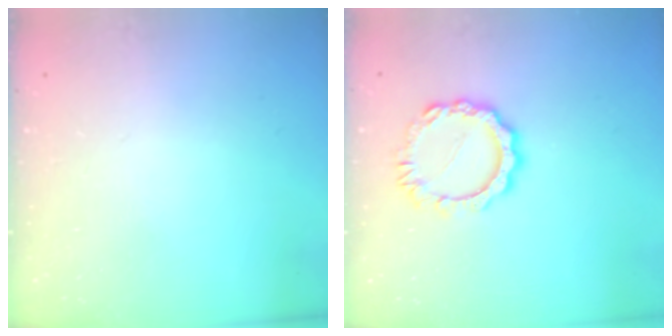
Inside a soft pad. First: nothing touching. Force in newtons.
{"total": 9.4, "press": 9.4, "slide": 0.8}